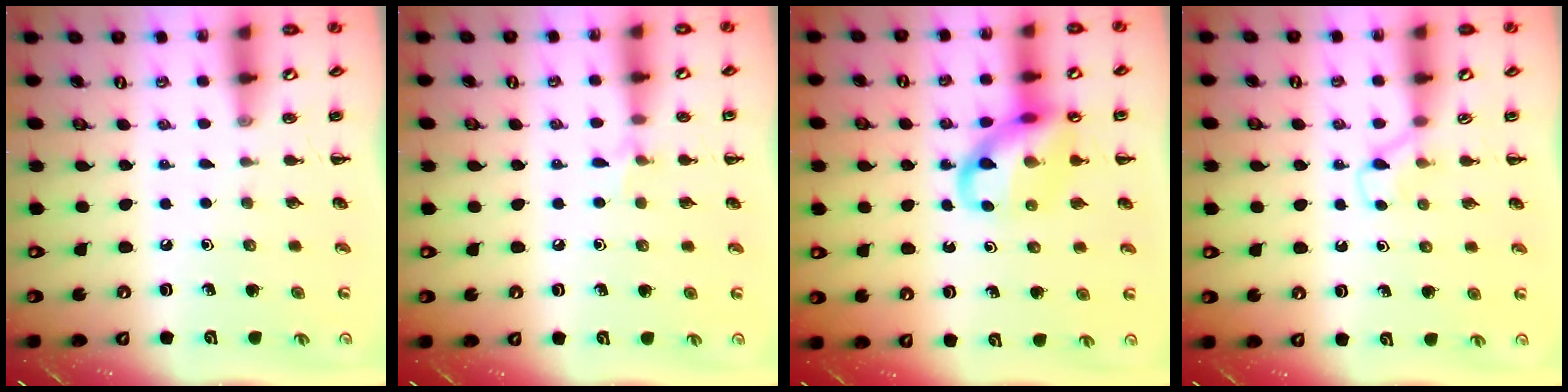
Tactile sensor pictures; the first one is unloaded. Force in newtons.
{"total": 5.2, "press": 4.9, "slide": 1.7}
{"total": 13.1, "press": 12.9, "slide": 2.3}
{"total": 3.7, "press": 3.5, "slide": 1.2}